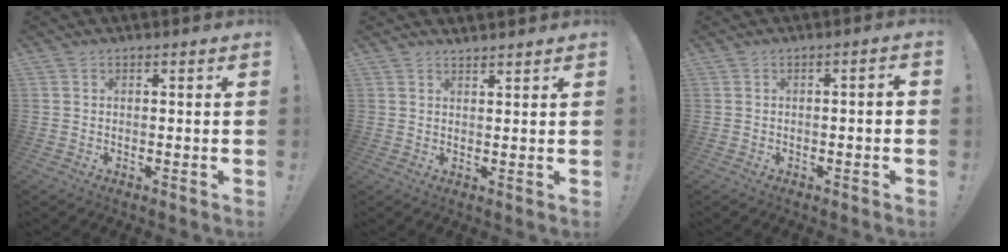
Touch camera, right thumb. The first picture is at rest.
{"total": 1.8, "force": [1.8, 0.1, 0.0], "torque": [0.013, -0.016, 0.031]}
{"total": 1.8, "force": [-0.7, -0.1, 1.6], "torque": [-0.027, 0.002, -0.012]}